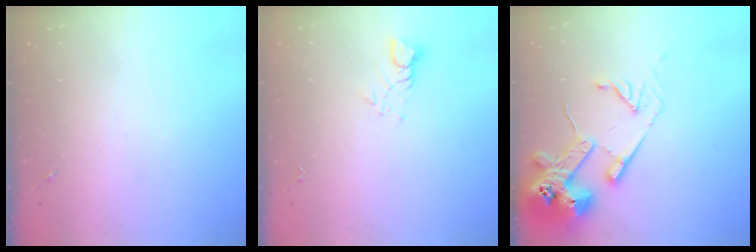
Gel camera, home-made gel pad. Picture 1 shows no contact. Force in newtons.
{"total": 3.8, "press": 3.7, "slide": 0.3}
{"total": 16.6, "press": 16.5, "slide": 2.0}